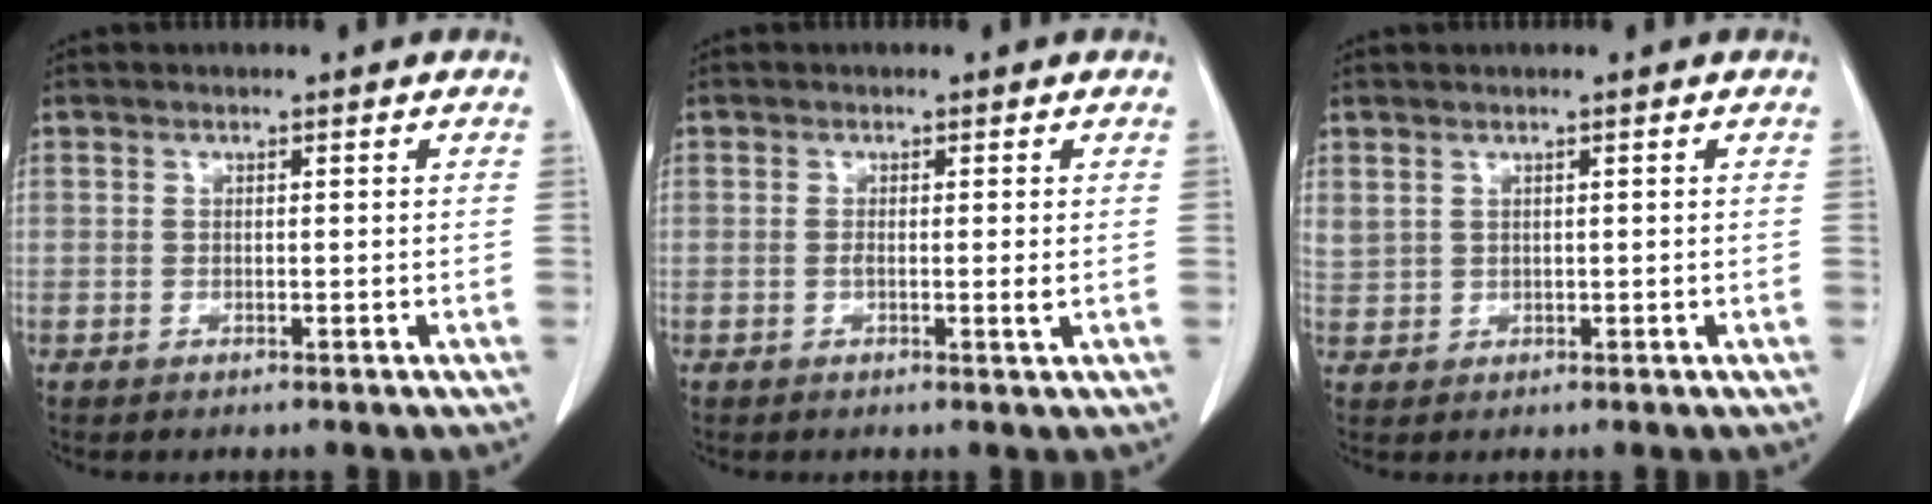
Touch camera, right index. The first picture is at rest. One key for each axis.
{"total": 1.6, "fx": -0.2, "fy": 0.0, "fz": 1.6, "tx": -0.026, "ty": -0.003, "tz": -0.005}
{"total": 2.2, "fx": 1.3, "fy": 1.5, "fz": 0.9, "tx": -0.028, "ty": 0.014, "tz": 0.038}